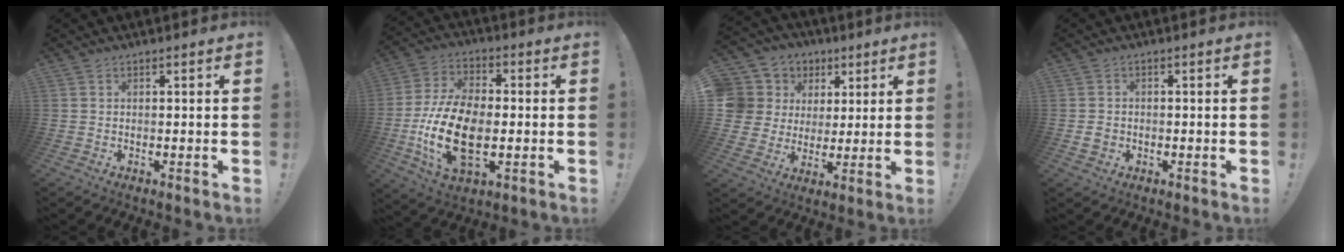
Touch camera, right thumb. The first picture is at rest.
{"total": 19.5, "force": [-4.1, 11.4, 15.2], "torque": [-0.299, 0.010, -0.065]}
{"total": 11.3, "force": [3.7, 10.1, 3.3], "torque": [-0.058, -0.013, 0.088]}
{"total": 2.7, "force": [-0.6, 2.3, 1.4], "torque": [-0.022, 0.008, -0.009]}